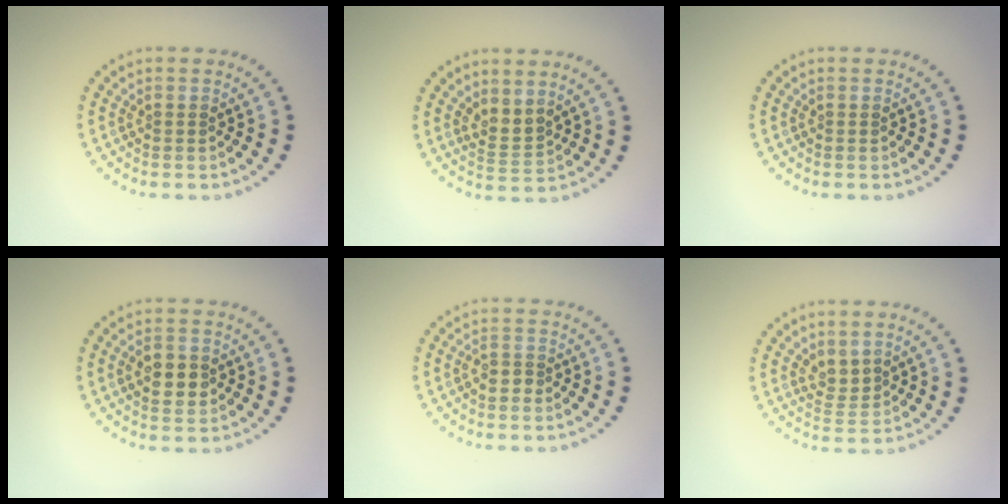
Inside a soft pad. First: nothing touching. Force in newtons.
{"total": 2.1, "press": 1.6, "slide": 1.4}
{"total": 0.0}
{"total": 2.9, "press": 2.9, "slide": 0.1}
{"total": 1.5, "press": 1.1, "slide": 0.9}
{"total": 1.7, "press": 1.3, "slide": 1.0}